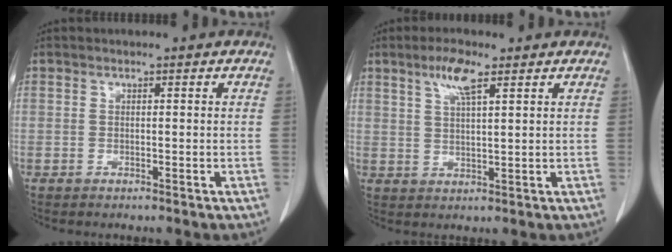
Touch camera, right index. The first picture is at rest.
{"total": 5.6, "force": [3.2, 1.3, 4.4], "torque": [-0.090, 0.005, 0.060]}